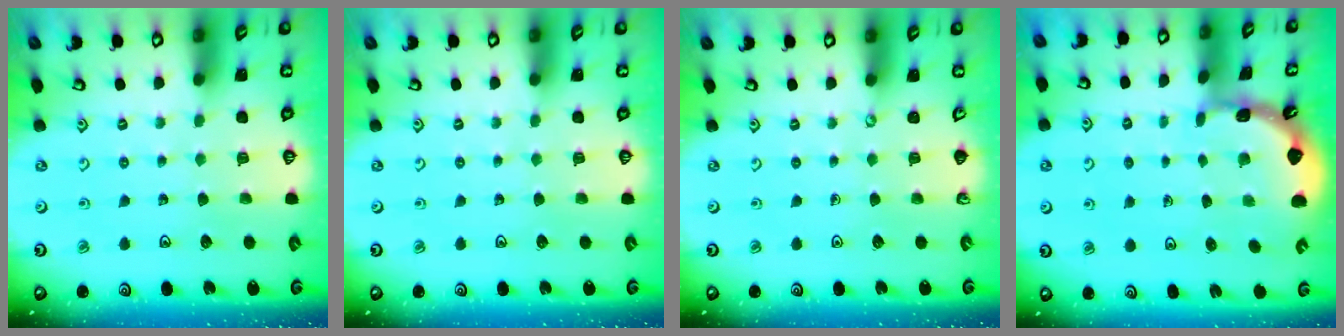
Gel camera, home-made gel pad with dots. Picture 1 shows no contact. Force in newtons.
{"total": 0.0}
{"total": 0.0}
{"total": 1.7, "press": 1.7, "slide": 0.2}